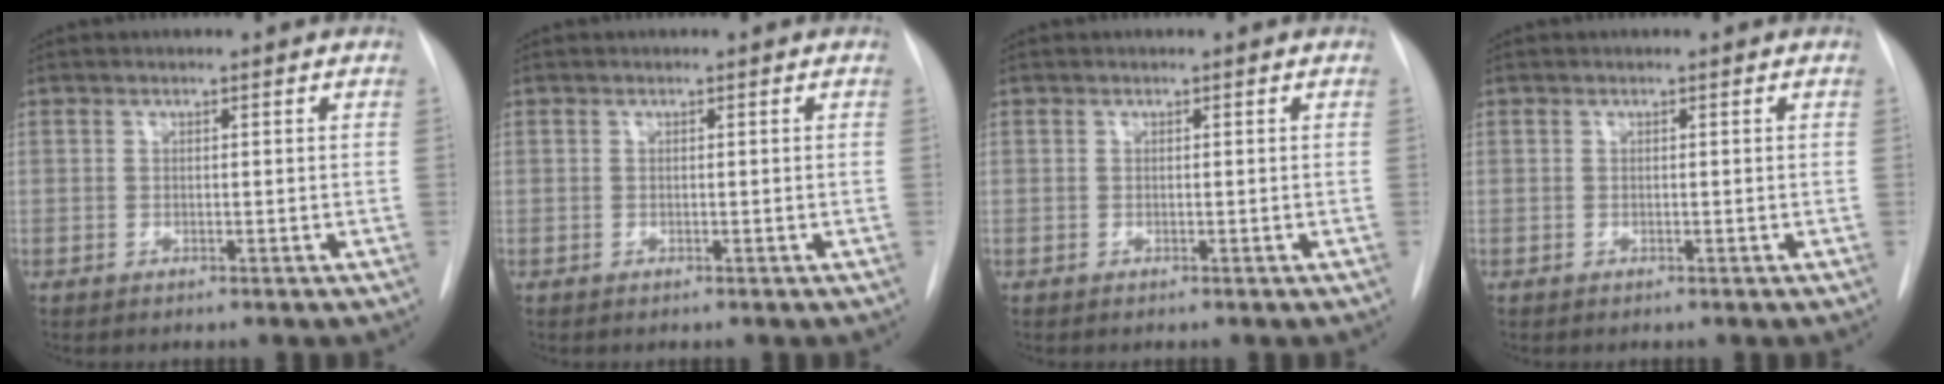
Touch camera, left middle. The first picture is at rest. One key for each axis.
{"total": 0.0}
{"total": 0.0}
{"total": 0.0}